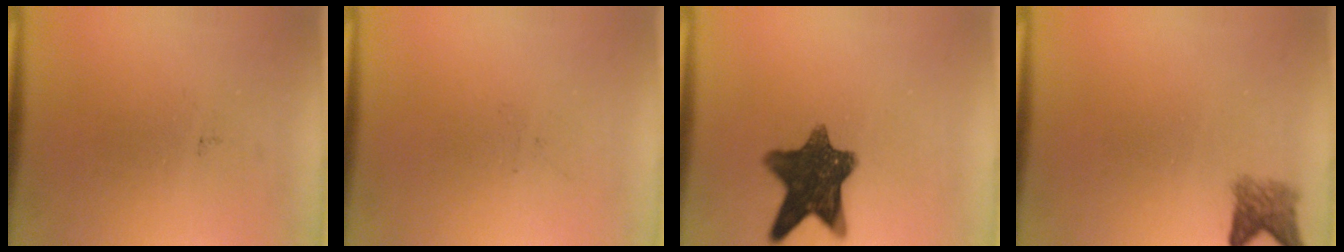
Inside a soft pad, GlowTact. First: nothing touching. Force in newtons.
{"total": 0.0}
{"total": 10.8}
{"total": 2.8}